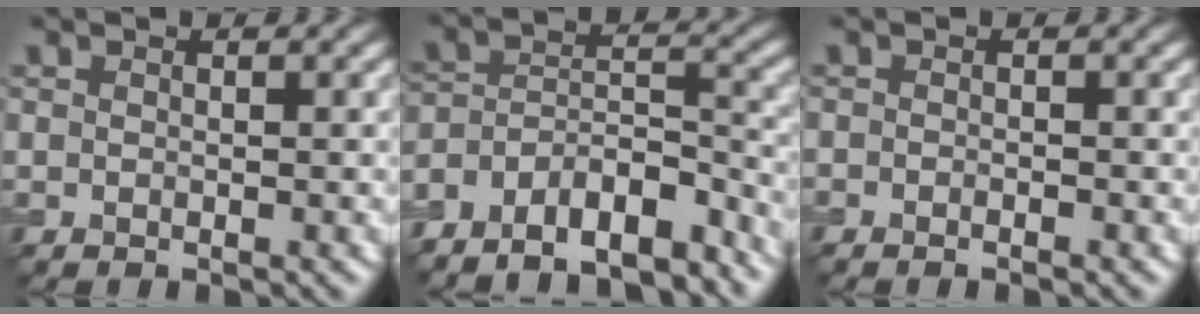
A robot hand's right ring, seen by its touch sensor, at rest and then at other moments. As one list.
[{"total": 9.8, "force": [-8.1, 3.4, 4.4], "torque": [-0.079, 0.008, -0.126]}, {"total": 0.6, "force": [-0.5, 0.1, 0.3], "torque": [-0.006, -0.002, -0.009]}]